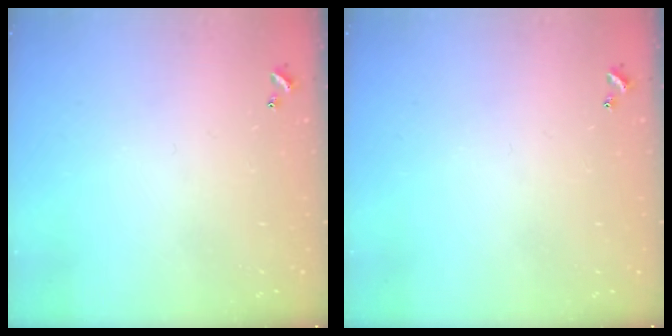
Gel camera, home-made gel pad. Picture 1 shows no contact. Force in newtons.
{"total": 0.0}